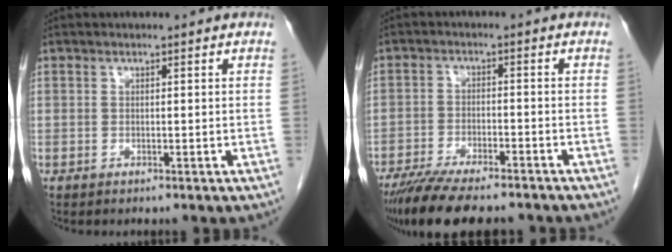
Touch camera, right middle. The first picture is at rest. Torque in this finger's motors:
{"motor_torque": [1.14, -1.00, 0.23, 0.13]}